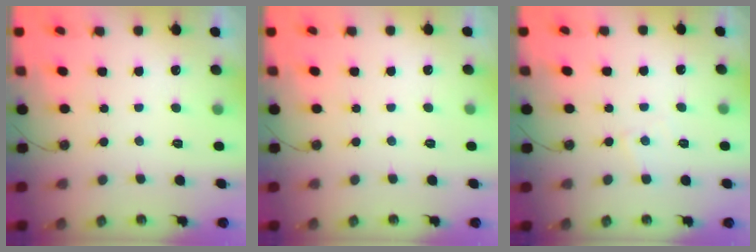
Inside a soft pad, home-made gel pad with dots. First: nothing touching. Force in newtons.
{"total": 2.8, "press": 2.8, "slide": 0.5}
{"total": 4.4, "press": 4.4, "slide": 0.6}